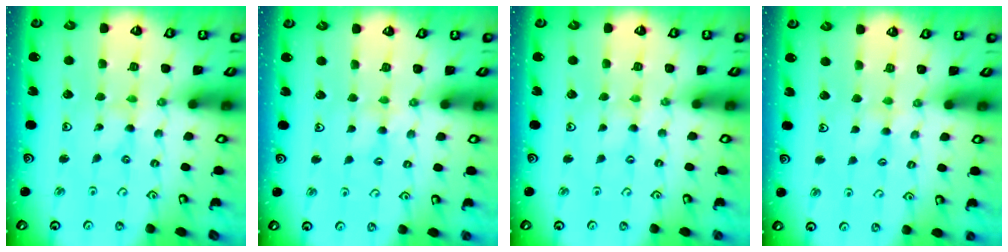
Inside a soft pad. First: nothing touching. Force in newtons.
{"total": 2.6, "press": 2.6, "slide": 0.5}
{"total": 0.0}
{"total": 2.7, "press": 2.6, "slide": 0.5}